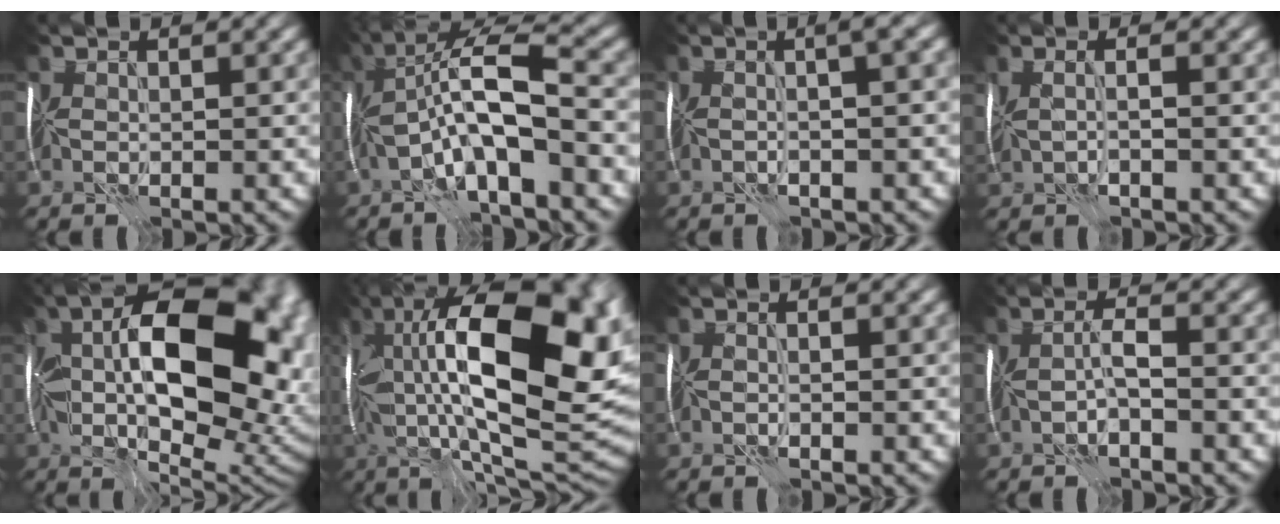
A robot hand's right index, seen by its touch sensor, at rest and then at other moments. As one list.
[{"total": 8.1, "force": [-1.5, 2.4, 7.6], "torque": [-0.145, 0.019, -0.035]}, {"total": 3.1, "force": [0.2, 0.6, 3.0], "torque": [-0.028, 0.010, -0.009]}, {"total": 1.9, "force": [-0.3, 0.5, 1.8], "torque": [-0.032, 0.003, -0.014]}, {"total": 17.0, "force": [1.4, 9.2, 14.2], "torque": [-0.225, 0.000, 0.020]}, {"total": 19.8, "force": [4.0, 8.9, 17.2], "torque": [-0.302, 0.017, 0.078]}, {"total": 0.8, "force": [-0.4, -0.3, -0.6], "torque": [0.006, -0.002, -0.010]}, {"total": 1.4, "force": [-0.9, -0.2, 1.1], "torque": [-0.030, 0.000, -0.017]}]